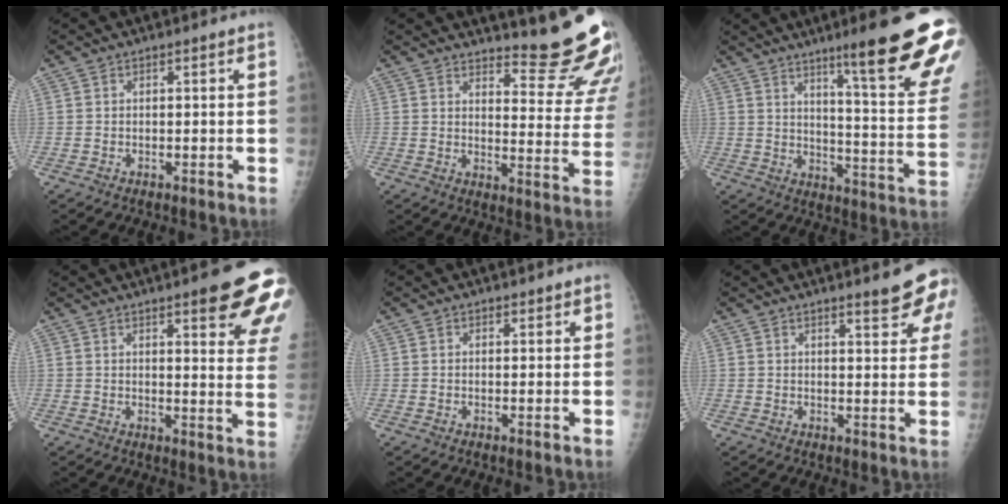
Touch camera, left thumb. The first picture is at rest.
{"total": 15.4, "force": [14.4, 1.7, 5.3], "torque": [-0.037, -0.167, 0.170]}
{"total": 21.8, "force": [13.9, 1.5, 16.7], "torque": [-0.200, -0.080, 0.195]}
{"total": 16.9, "force": [10.1, 3.6, 13.0], "torque": [-0.139, -0.042, 0.113]}
{"total": 1.2, "force": [0.9, 0.8, 0.1], "torque": [0.017, -0.004, 0.006]}
{"total": 7.8, "force": [5.4, 1.8, 5.3], "torque": [-0.044, -0.025, 0.058]}